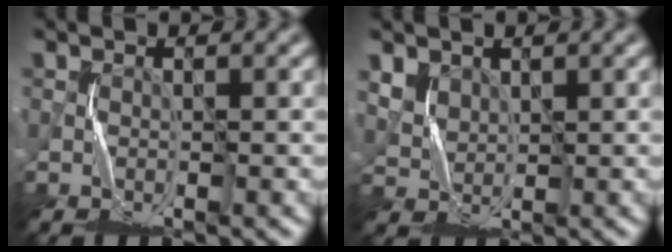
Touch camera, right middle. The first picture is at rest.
{"total": 2.8, "force": [2.0, 1.7, 1.0], "torque": [-0.039, -0.010, 0.057]}